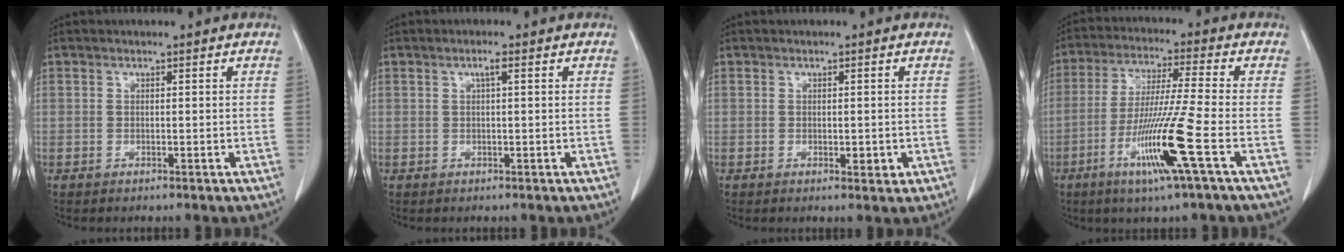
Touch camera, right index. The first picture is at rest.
{"total": 1.2, "force": [0.4, 0.0, 1.2], "torque": [-0.022, 0.004, 0.006]}
{"total": 1.9, "force": [-0.4, 0.8, 1.7], "torque": [-0.018, -0.001, 0.002]}
{"total": 12.4, "force": [-4.8, -1.6, 11.3], "torque": [-0.217, -0.023, -0.092]}